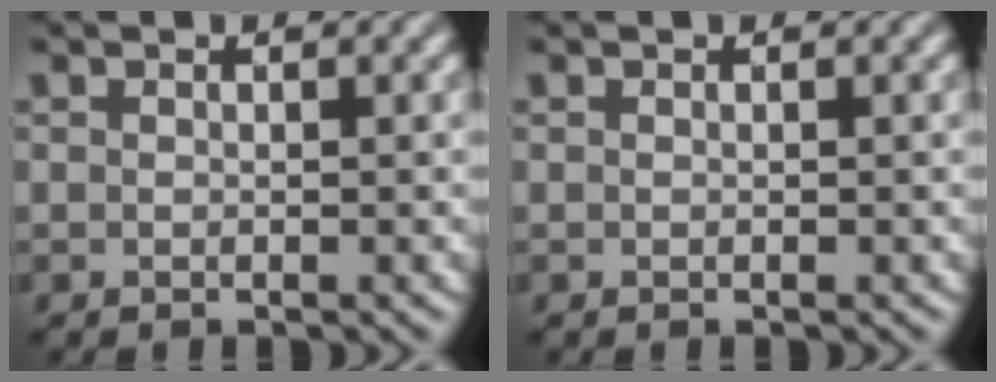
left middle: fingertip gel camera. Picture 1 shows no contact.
{"total": 0.0}